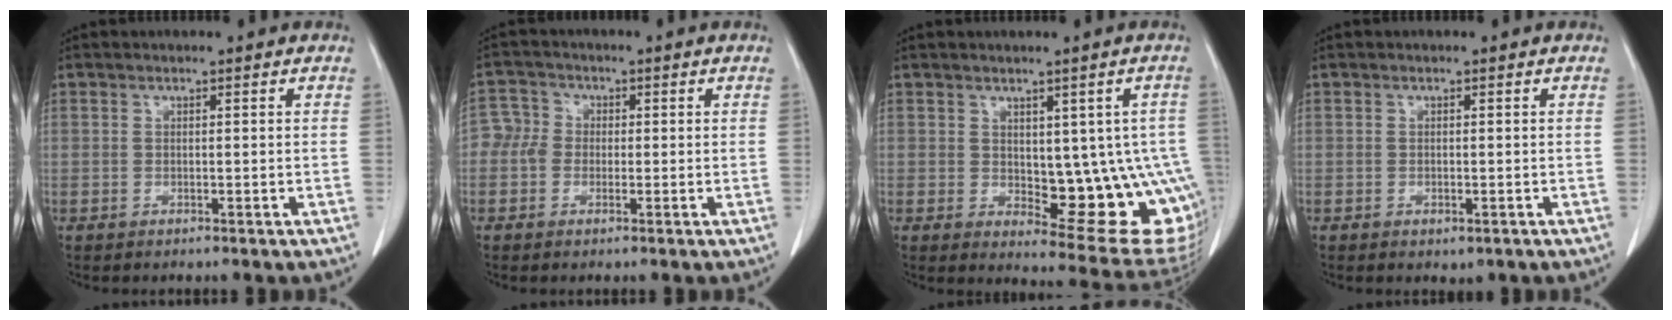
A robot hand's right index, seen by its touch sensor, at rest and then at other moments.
{"total": 3.7, "force": [-0.5, 3.5, 1.1], "torque": [-0.014, 0.016, -0.017]}
{"total": 13.7, "force": [-1.1, 5.6, 12.4], "torque": [-0.106, 0.002, 0.005]}
{"total": 1.3, "force": [-0.6, 0.7, 0.9], "torque": [-0.012, -0.002, 0.000]}